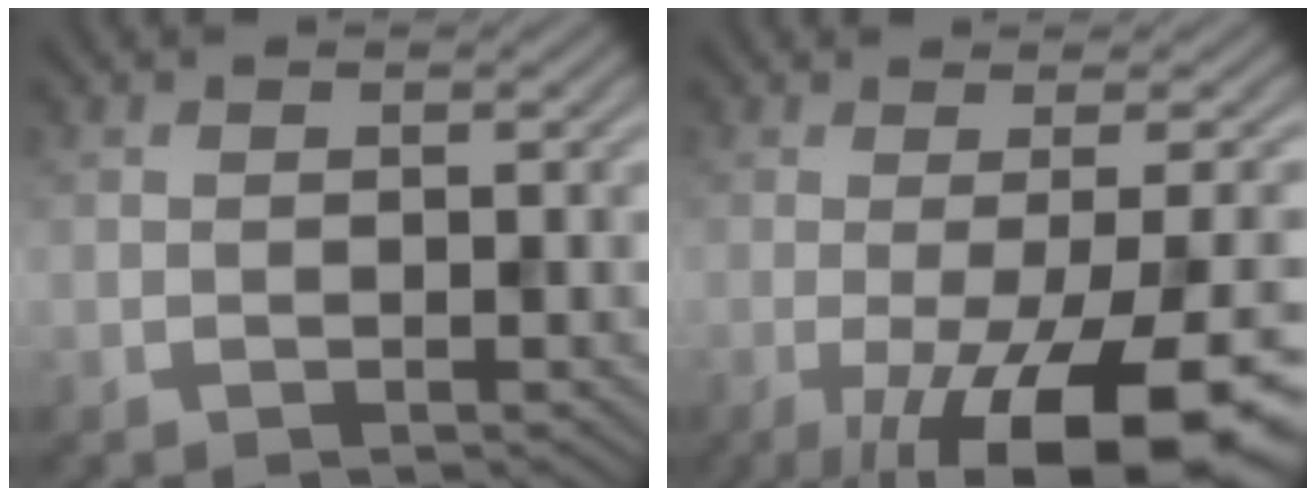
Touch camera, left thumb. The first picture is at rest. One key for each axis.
{"total": 14.6, "fx": -5.3, "fy": 3.8, "fz": 13.1, "tx": -0.145, "ty": 0.000, "tz": -0.077}